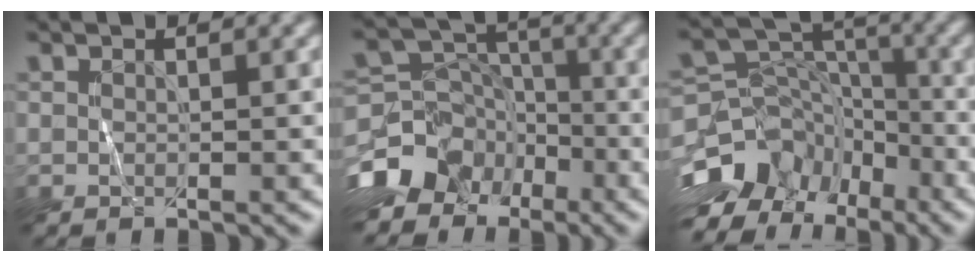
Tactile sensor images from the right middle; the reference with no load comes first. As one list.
[{"total": 10.7, "force": [-6.7, 7.5, 3.5], "torque": [-0.085, -0.005, -0.122]}, {"total": 9.9, "force": [-6.3, 6.5, 3.8], "torque": [-0.067, 0.015, -0.113]}]